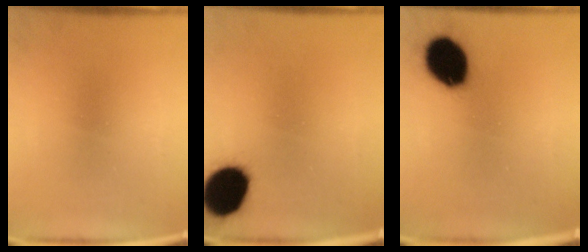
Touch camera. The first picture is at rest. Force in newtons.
{"total": 10.8}
{"total": 14.8}